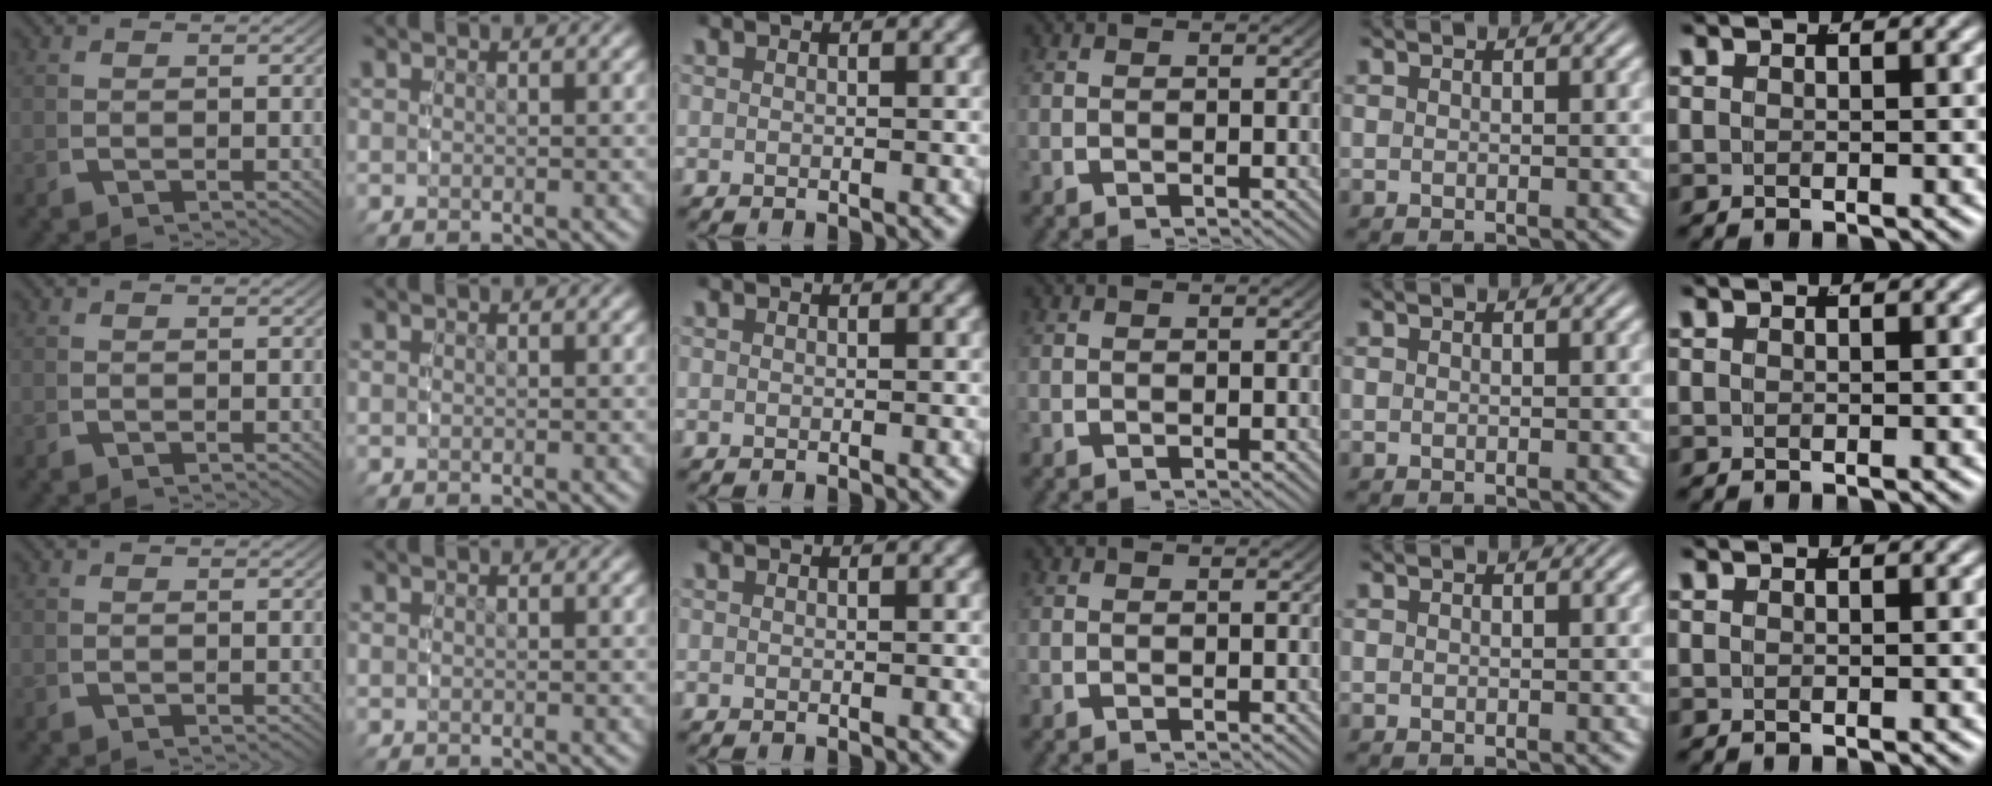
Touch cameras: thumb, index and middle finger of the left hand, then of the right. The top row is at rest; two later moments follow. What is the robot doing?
{"motion": "reach", "object": "toothpaste"}